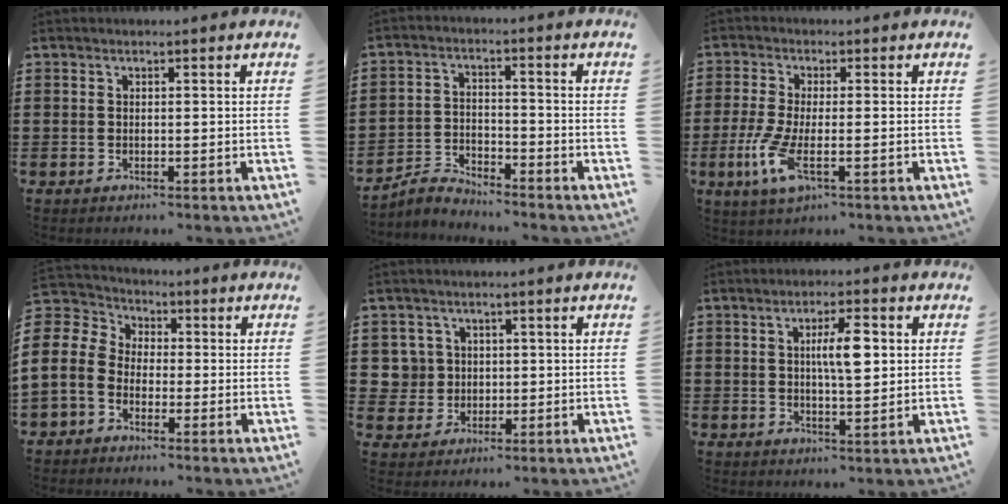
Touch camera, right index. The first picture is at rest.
{"total": 3.3, "force": [-3.2, 0.8, 0.3], "torque": [-0.018, 0.005, -0.070]}
{"total": 6.3, "force": [-2.2, 1.8, 5.6], "torque": [-0.138, -0.020, -0.044]}
{"total": 7.5, "force": [-0.9, 6.5, 3.7], "torque": [-0.131, 0.000, -0.029]}
{"total": 4.1, "force": [0.7, 3.9, 0.6], "torque": [-0.032, 0.013, 0.012]}
{"total": 5.9, "force": [1.2, 1.7, 5.6], "torque": [-0.101, 0.008, 0.014]}